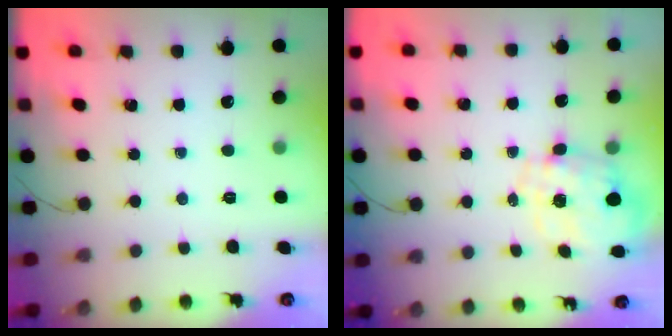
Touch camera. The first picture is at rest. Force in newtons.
{"total": 2.7, "press": 2.5, "slide": 1.0}